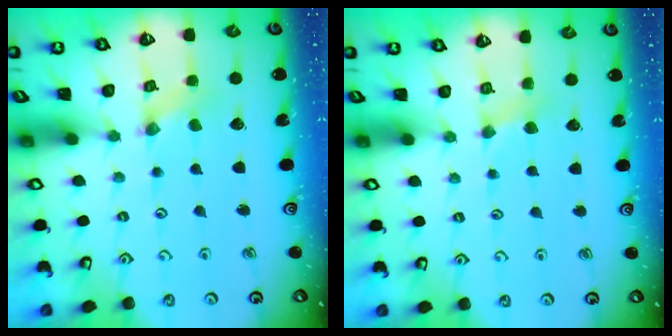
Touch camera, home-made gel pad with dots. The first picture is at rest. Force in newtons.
{"total": 3.1, "press": 3.1, "slide": 0.4}